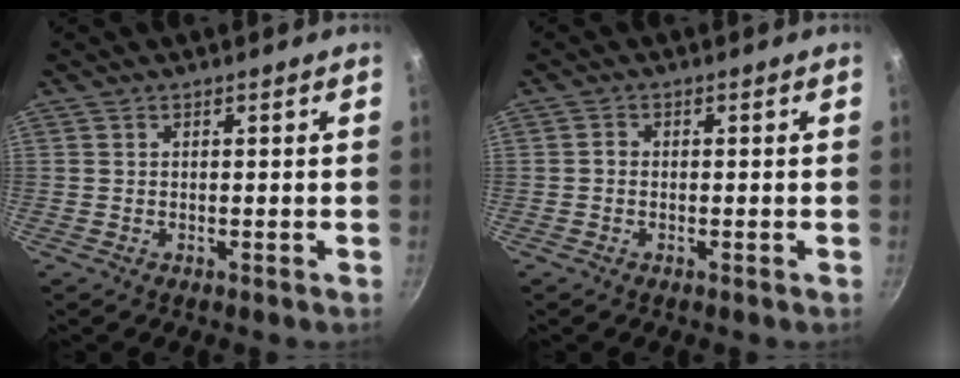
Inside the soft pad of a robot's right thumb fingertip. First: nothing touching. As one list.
[{"total": 1.0, "force": [-0.4, 0.8, 0.4], "torque": [-0.005, 0.004, -0.009]}]